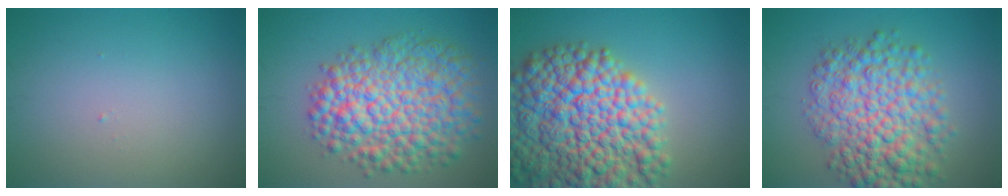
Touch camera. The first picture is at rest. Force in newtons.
{"total": 9.9, "press": 9.9, "slide": 0.3}
{"total": 13.8, "press": 13.8, "slide": 0.7}
{"total": 8.6, "press": 8.6, "slide": 0.1}